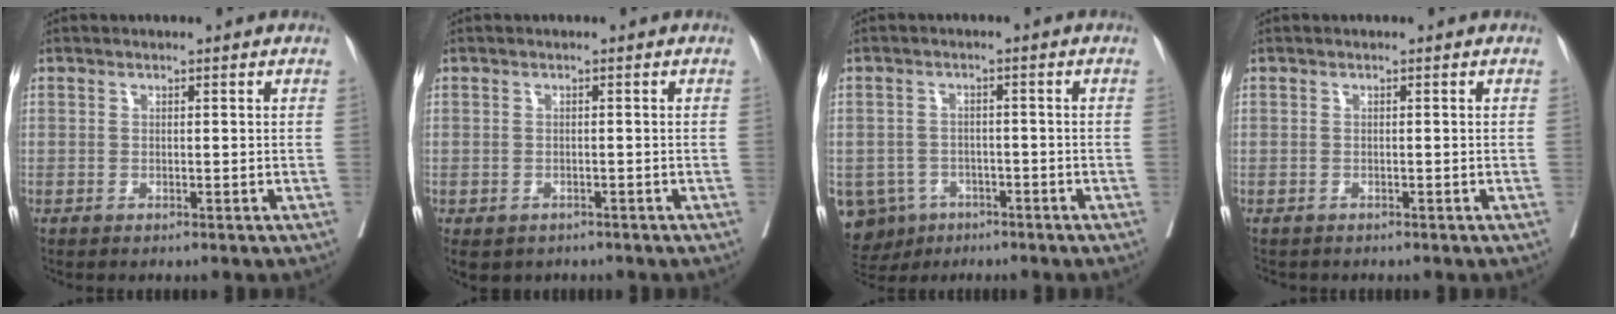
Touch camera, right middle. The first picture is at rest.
{"total": 5.2, "force": [-3.4, 3.5, 1.7], "torque": [-0.033, -0.001, -0.044]}
{"total": 9.0, "force": [-4.9, 7.3, 2.1], "torque": [-0.055, 0.001, -0.068]}
{"total": 1.4, "force": [-1.3, 0.6, 0.2], "torque": [-0.011, -0.003, -0.021]}